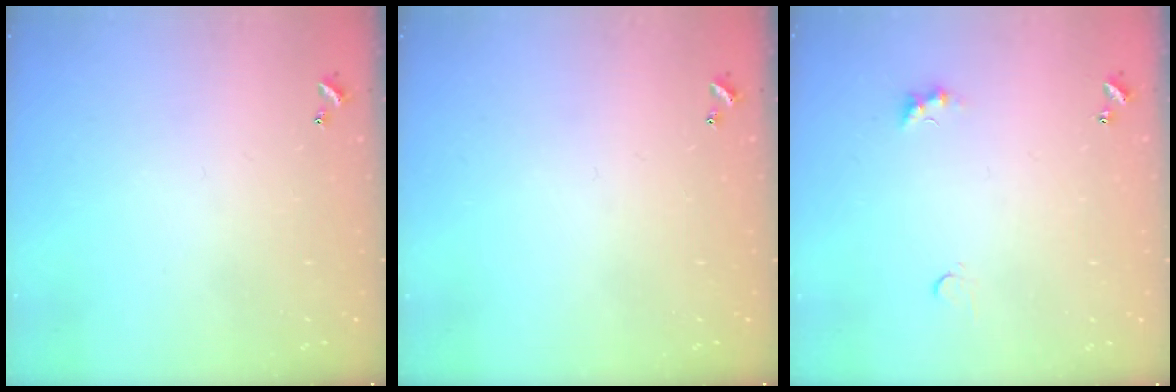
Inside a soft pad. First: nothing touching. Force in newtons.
{"total": 0.0}
{"total": 3.7, "press": 3.6, "slide": 0.5}